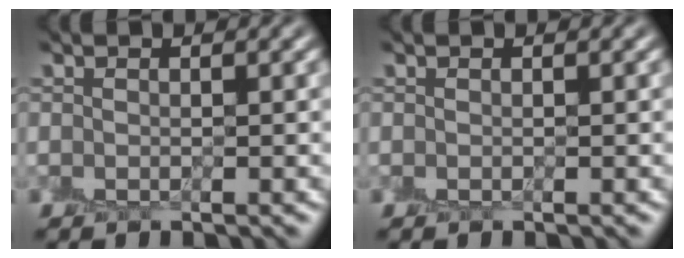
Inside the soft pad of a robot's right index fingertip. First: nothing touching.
{"total": 0.0}